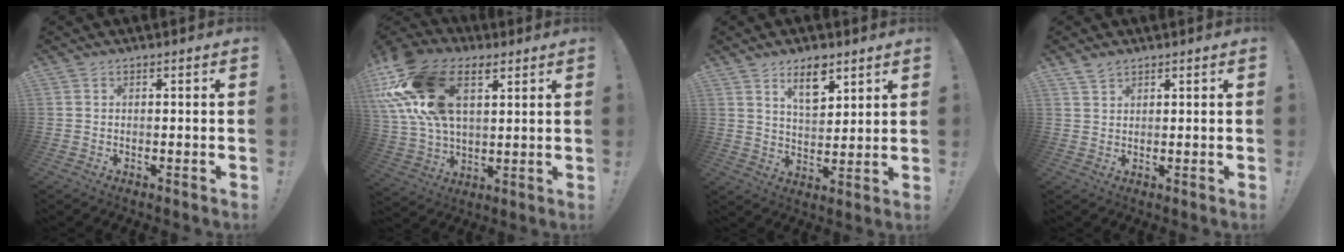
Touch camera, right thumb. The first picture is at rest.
{"total": 23.4, "force": [9.0, 14.6, 16.0], "torque": [-0.298, -0.031, 0.164]}
{"total": 9.2, "force": [6.1, 4.3, 5.5], "torque": [-0.079, -0.032, 0.108]}
{"total": 2.7, "force": [2.3, 1.1, 0.8], "torque": [-0.006, -0.017, 0.042]}